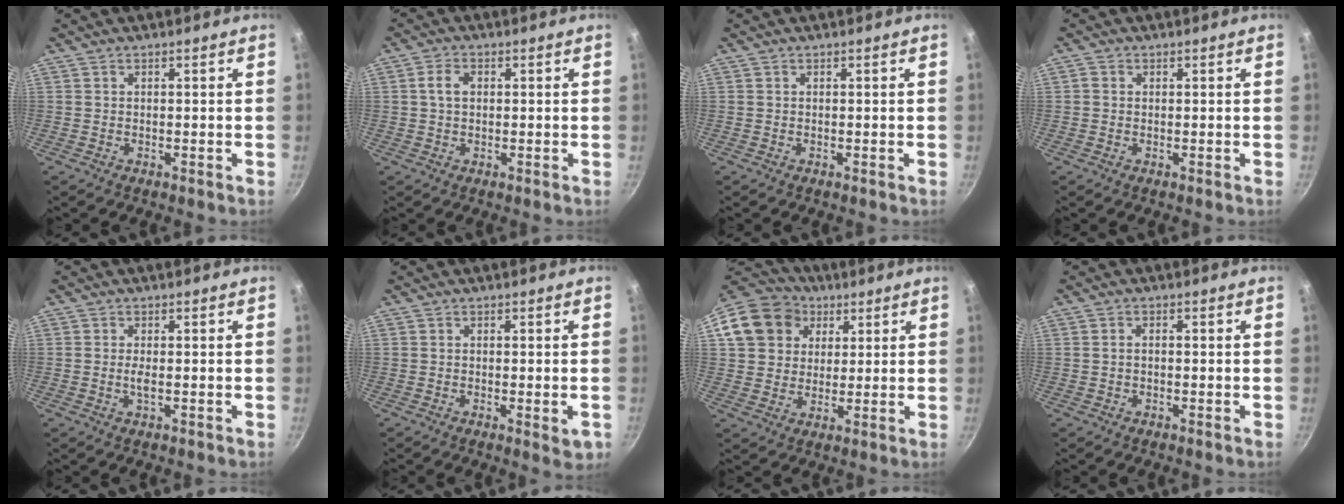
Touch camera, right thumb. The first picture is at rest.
{"total": 3.3, "force": [0.5, 2.2, 2.3], "torque": [-0.037, 0.008, 0.006]}
{"total": 0.0}
{"total": 0.8, "force": [0.1, 0.8, 0.3], "torque": [-0.004, 0.003, -0.001]}
{"total": 1.7, "force": [-0.2, 0.5, 1.6], "torque": [-0.038, 0.000, -0.007]}
{"total": 3.2, "force": [-0.9, 0.8, 3.0], "torque": [-0.041, -0.011, -0.013]}
{"total": 15.0, "force": [5.2, 12.6, 6.2], "torque": [-0.111, 0.024, 0.085]}
{"total": 1.2, "force": [-0.2, 0.7, 0.9], "torque": [-0.019, 0.009, -0.005]}